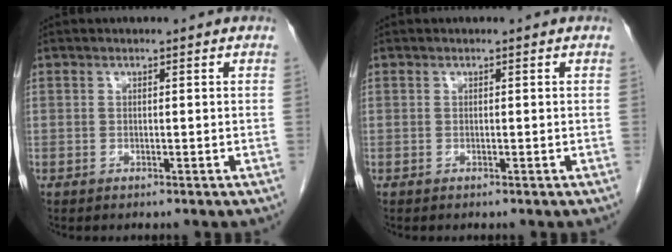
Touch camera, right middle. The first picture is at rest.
{"total": 0.0}